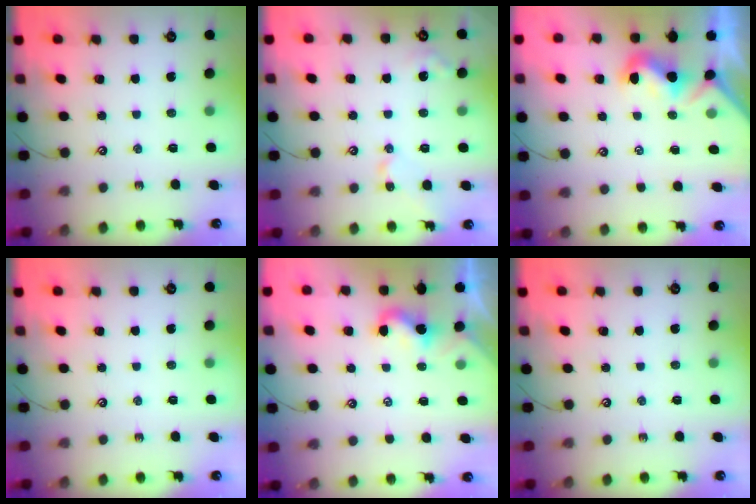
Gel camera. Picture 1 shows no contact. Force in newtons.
{"total": 3.7, "press": 3.7, "slide": 0.2}
{"total": 1.0, "press": 0.8, "slide": 0.5}
{"total": 0.0}
{"total": 2.1, "press": 2.0, "slide": 0.4}
{"total": 0.0}